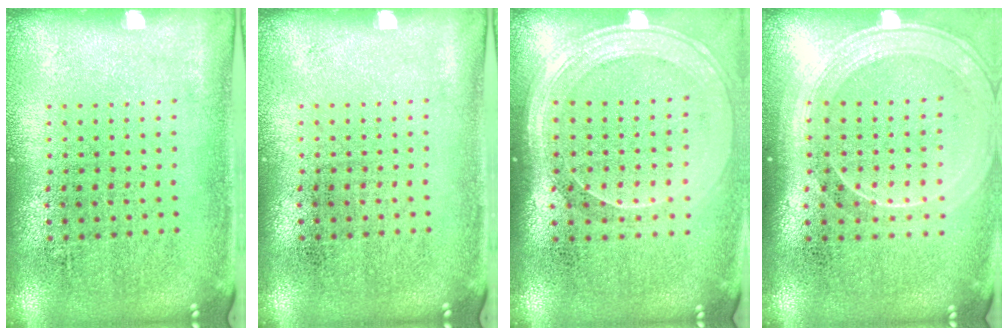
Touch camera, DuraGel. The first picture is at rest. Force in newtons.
{"total": 0.0}
{"total": 1.8, "press": 1.7, "slide": 0.8}
{"total": 1.8, "press": 1.7, "slide": 0.8}